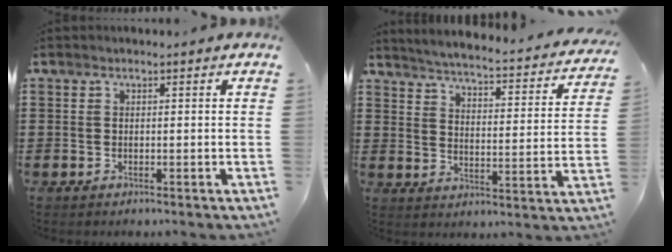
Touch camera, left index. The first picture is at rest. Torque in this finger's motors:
{"motor_torque": [1.07, -1.07, 0.53, 0.04]}